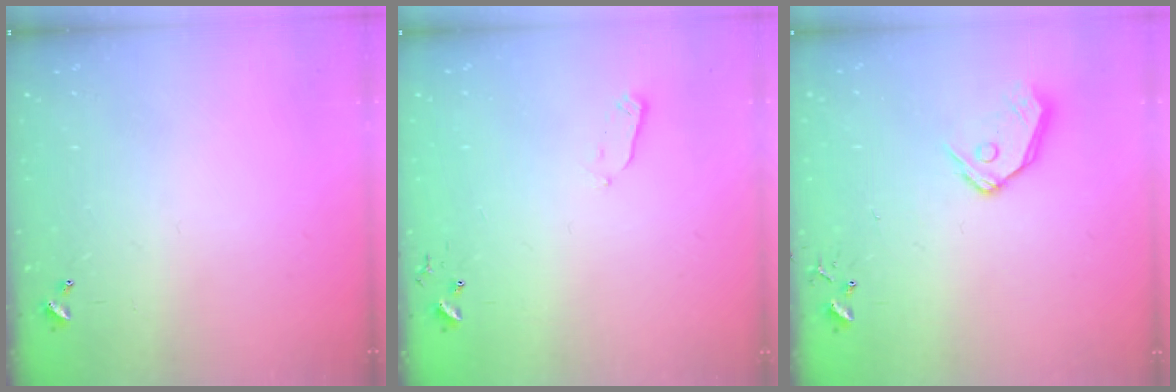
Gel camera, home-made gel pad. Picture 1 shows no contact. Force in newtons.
{"total": 2.7, "press": 2.6, "slide": 0.4}
{"total": 10.3, "press": 10.2, "slide": 1.4}